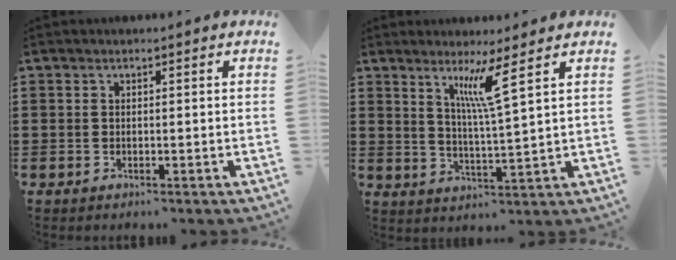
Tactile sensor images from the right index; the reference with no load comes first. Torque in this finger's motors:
{"motor_torque": [0.41, 0.37, 0.50, 0.06]}